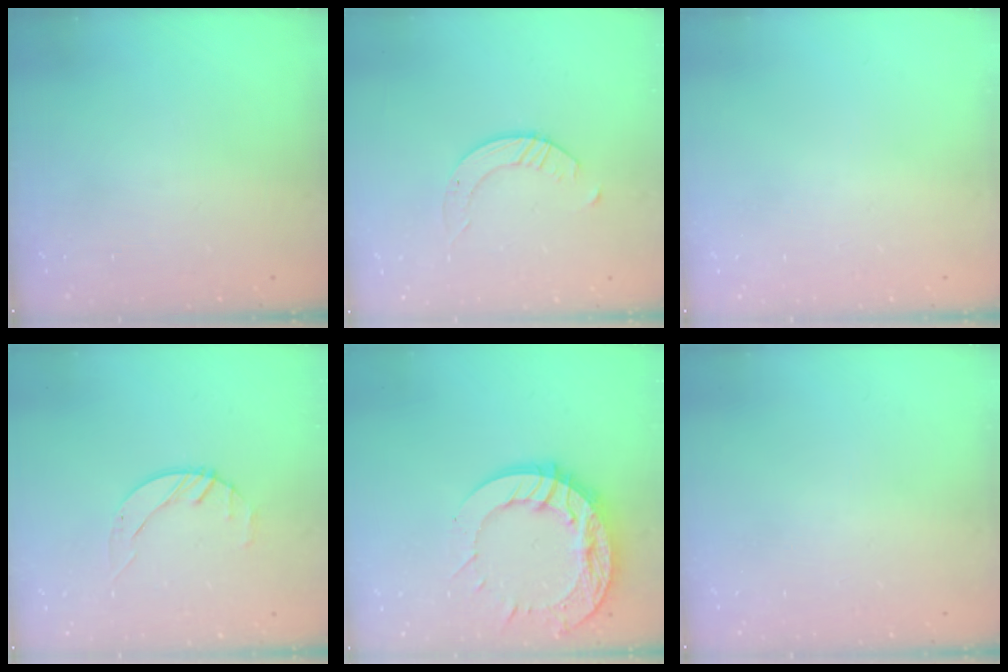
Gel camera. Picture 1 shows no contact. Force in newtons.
{"total": 2.6, "press": 2.6, "slide": 0.3}
{"total": 0.0}
{"total": 2.1, "press": 2.0, "slide": 0.3}
{"total": 15.9, "press": 15.8, "slide": 1.4}
{"total": 0.0}